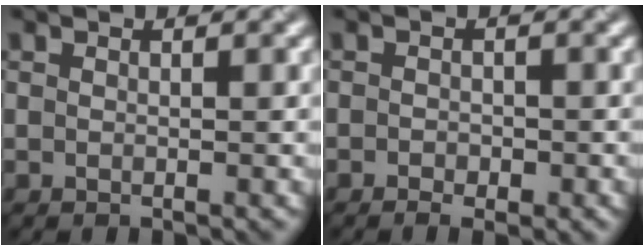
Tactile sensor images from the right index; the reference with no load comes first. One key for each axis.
{"total": 1.7, "fx": -1.1, "fy": 0.8, "fz": 1.0, "tx": -0.016, "ty": 0.005, "tz": -0.008}